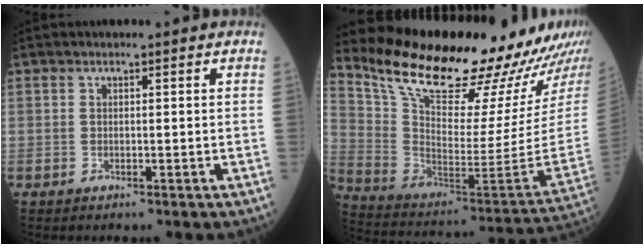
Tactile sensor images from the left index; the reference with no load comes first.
{"total": 28.2, "force": [24.5, 2.2, 13.9], "torque": [-0.240, -0.102, 0.360]}